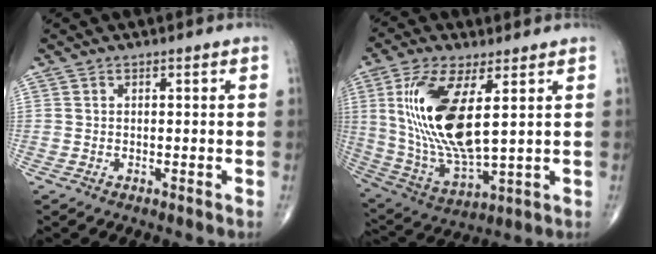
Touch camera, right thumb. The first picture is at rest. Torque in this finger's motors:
{"motor_torque": [0.67, 3.63, 1.78, 0.51, 0.71]}